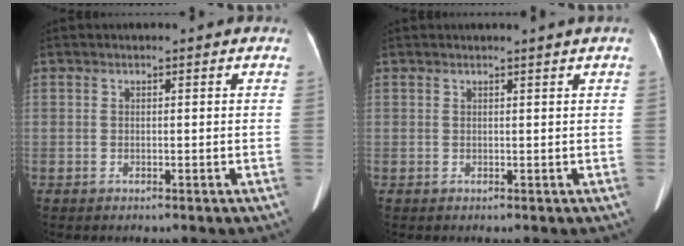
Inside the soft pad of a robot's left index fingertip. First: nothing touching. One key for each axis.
{"total": 1.0, "fx": 0.8, "fy": -0.3, "fz": 0.5, "tx": -0.011, "ty": 0.000, "tz": 0.018}